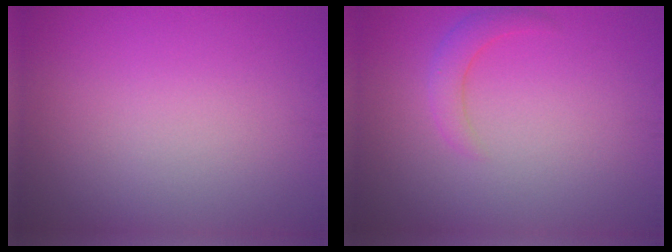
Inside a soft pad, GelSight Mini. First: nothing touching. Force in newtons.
{"total": 2.1, "press": 2.1, "slide": 0.2}